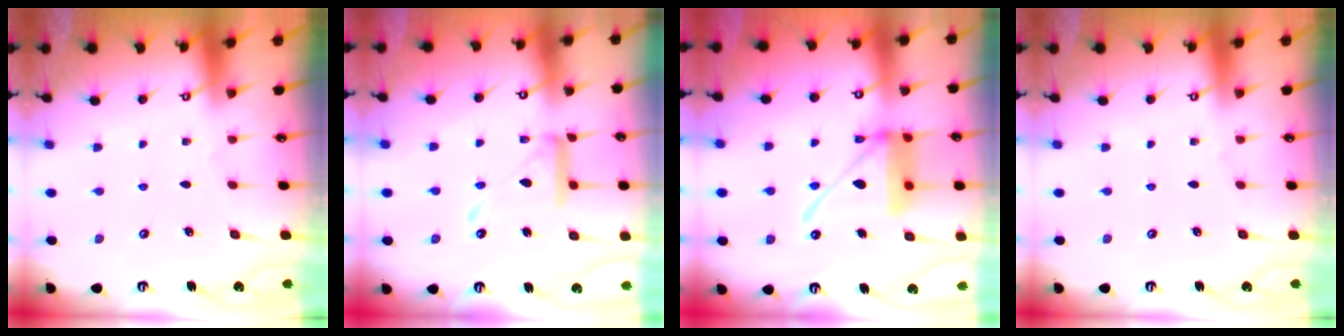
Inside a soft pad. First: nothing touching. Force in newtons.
{"total": 15.9, "press": 15.8, "slide": 1.4}
{"total": 16.2, "press": 16.1, "slide": 1.9}
{"total": 0.0}